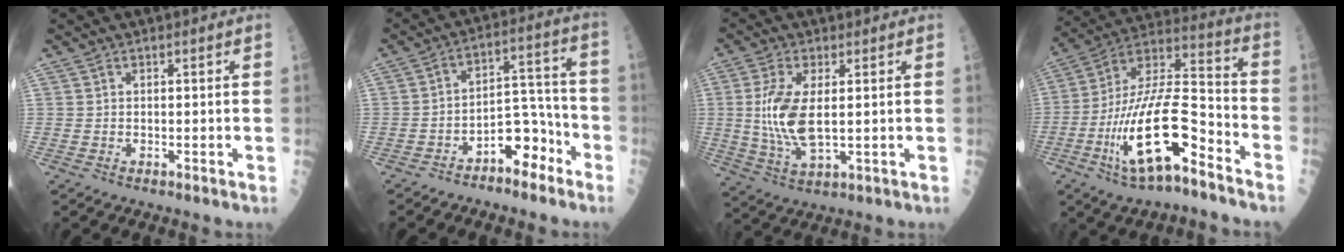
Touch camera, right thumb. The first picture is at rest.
{"total": 9.2, "force": [-5.4, 4.7, 5.7], "torque": [-0.059, 0.071, -0.084]}
{"total": 10.3, "force": [0.7, 4.2, 9.4], "torque": [-0.207, -0.013, 0.021]}
{"total": 20.4, "force": [-9.1, 6.4, 17.1], "torque": [-0.333, 0.061, -0.159]}